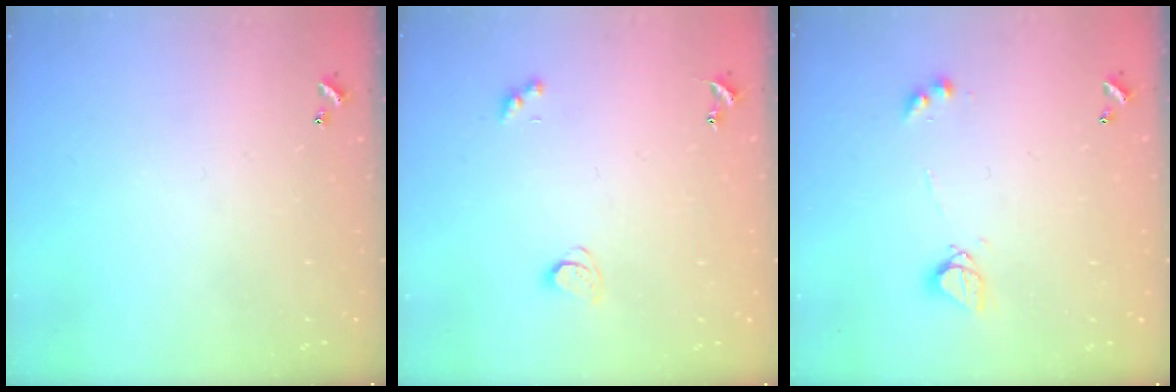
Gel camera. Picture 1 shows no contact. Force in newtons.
{"total": 1.7, "press": 1.6, "slide": 0.4}
{"total": 2.7, "press": 2.6, "slide": 0.5}